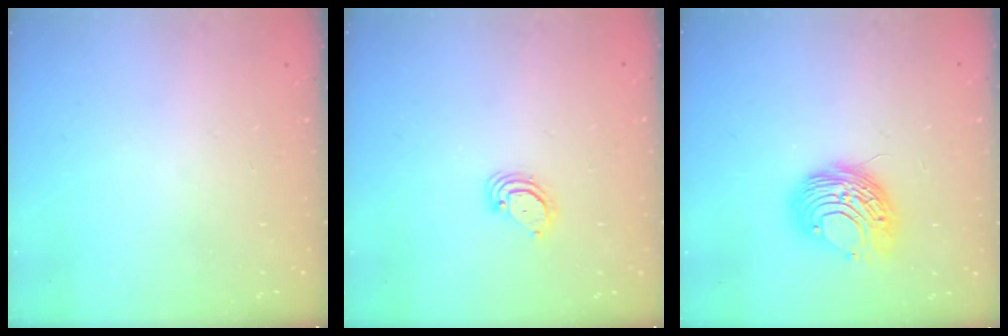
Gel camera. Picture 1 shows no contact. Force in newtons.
{"total": 3.2, "press": 3.2, "slide": 0.2}
{"total": 9.9, "press": 9.9, "slide": 0.4}